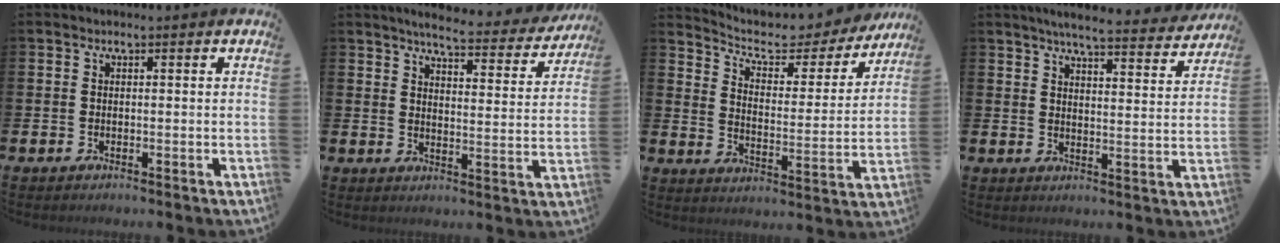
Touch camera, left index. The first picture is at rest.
{"total": 5.4, "force": [5.1, 0.4, 1.8], "torque": [-0.043, -0.037, 0.082]}
{"total": 7.0, "force": [6.2, 2.5, 2.2], "torque": [-0.065, -0.046, 0.102]}
{"total": 5.7, "force": [5.4, 0.2, 1.9], "torque": [-0.043, -0.036, 0.089]}